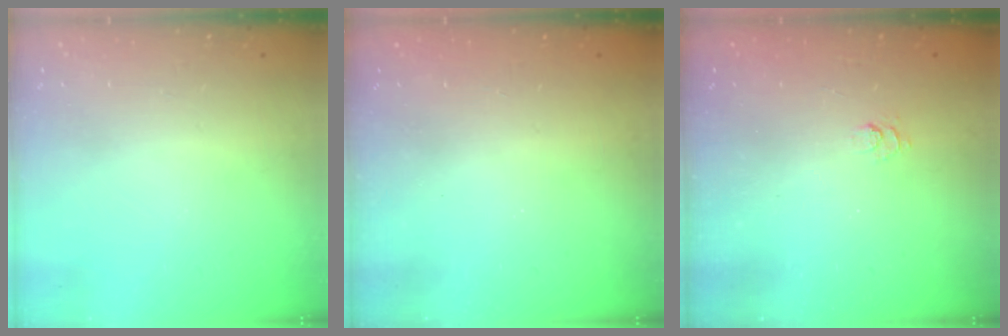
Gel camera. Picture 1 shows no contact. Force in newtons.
{"total": 2.3, "press": 2.2, "slide": 0.8}
{"total": 2.5, "press": 2.0, "slide": 1.4}